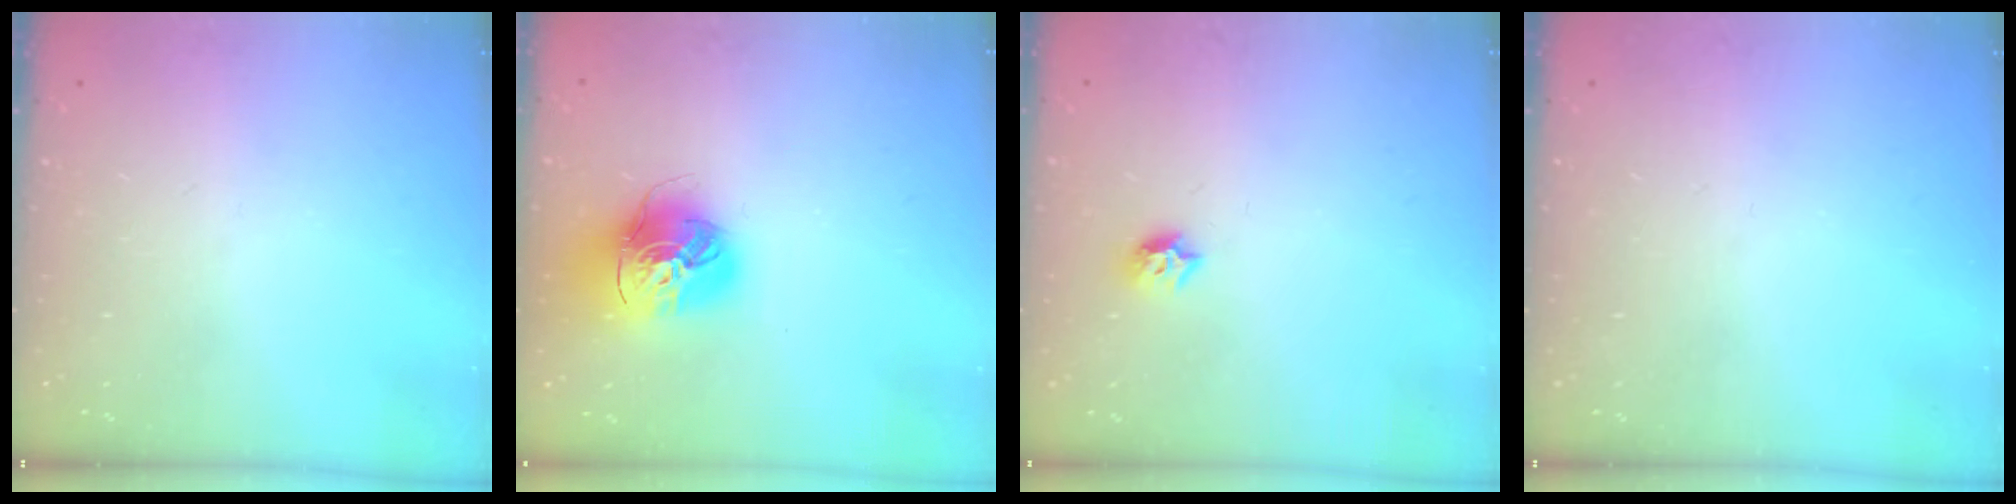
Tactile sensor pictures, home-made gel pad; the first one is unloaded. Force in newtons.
{"total": 16.3, "press": 16.2, "slide": 1.6}
{"total": 6.3, "press": 6.3, "slide": 0.2}
{"total": 0.0}